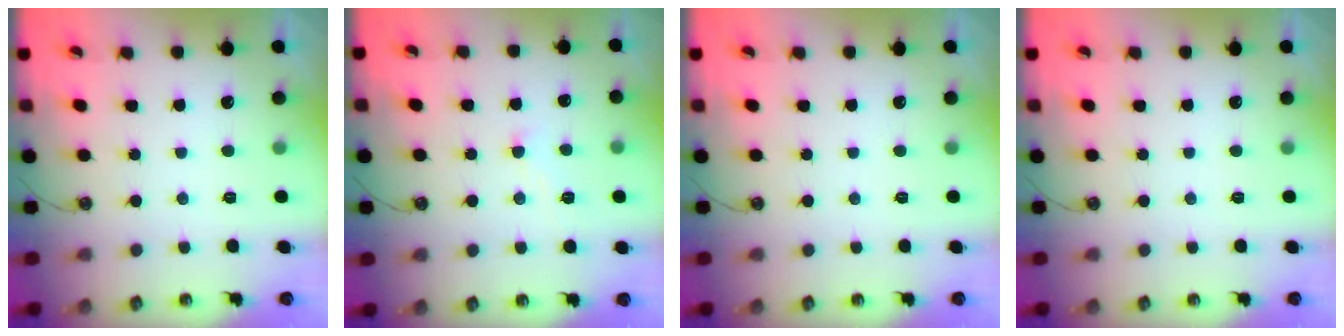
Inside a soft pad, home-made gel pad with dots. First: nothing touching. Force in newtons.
{"total": 1.6, "press": 1.5, "slide": 0.6}
{"total": 0.0}
{"total": 0.0}